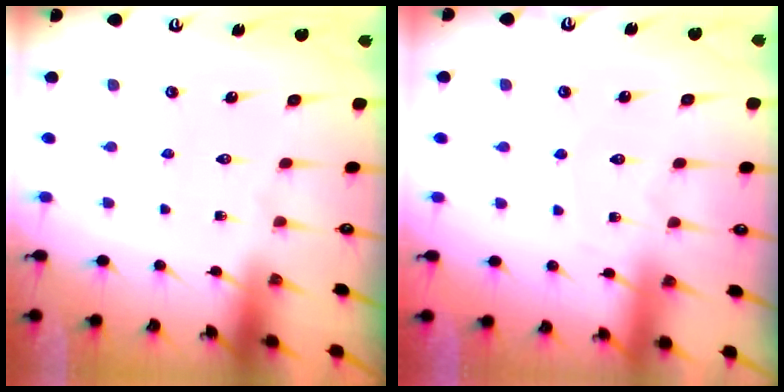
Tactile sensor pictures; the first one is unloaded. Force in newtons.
{"total": 4.5, "press": 4.4, "slide": 0.7}